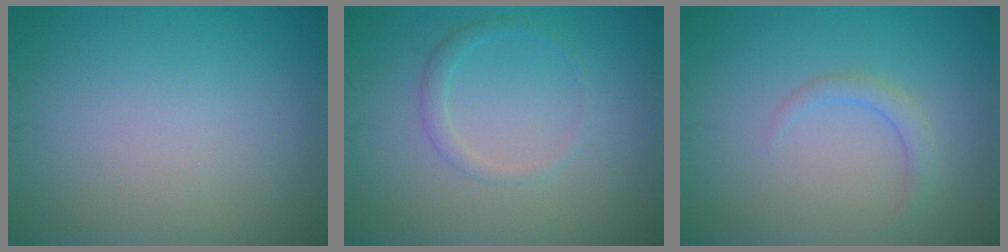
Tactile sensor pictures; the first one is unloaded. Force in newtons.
{"total": 1.3, "press": 1.3, "slide": 0.0}
{"total": 1.5, "press": 1.5, "slide": 0.1}